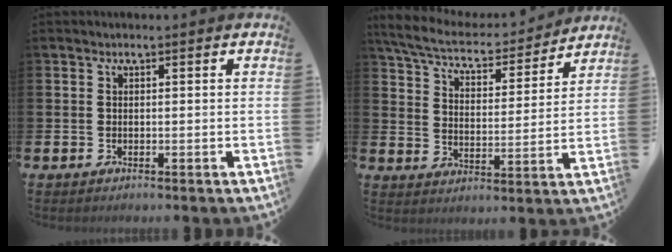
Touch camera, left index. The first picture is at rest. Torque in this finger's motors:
{"motor_torque": [1.06, -1.08, 0.50, 0.12]}